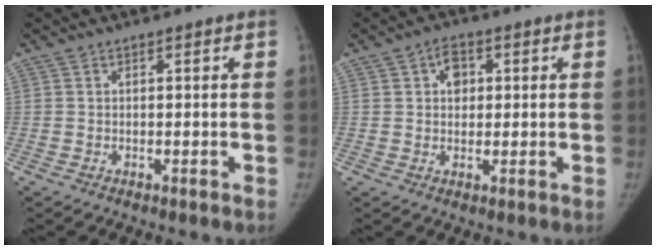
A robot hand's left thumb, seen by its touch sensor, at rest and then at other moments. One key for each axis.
{"total": 4.2, "fx": 1.2, "fy": 3.2, "fz": 2.5, "tx": -0.020, "ty": 0.002, "tz": 0.016}